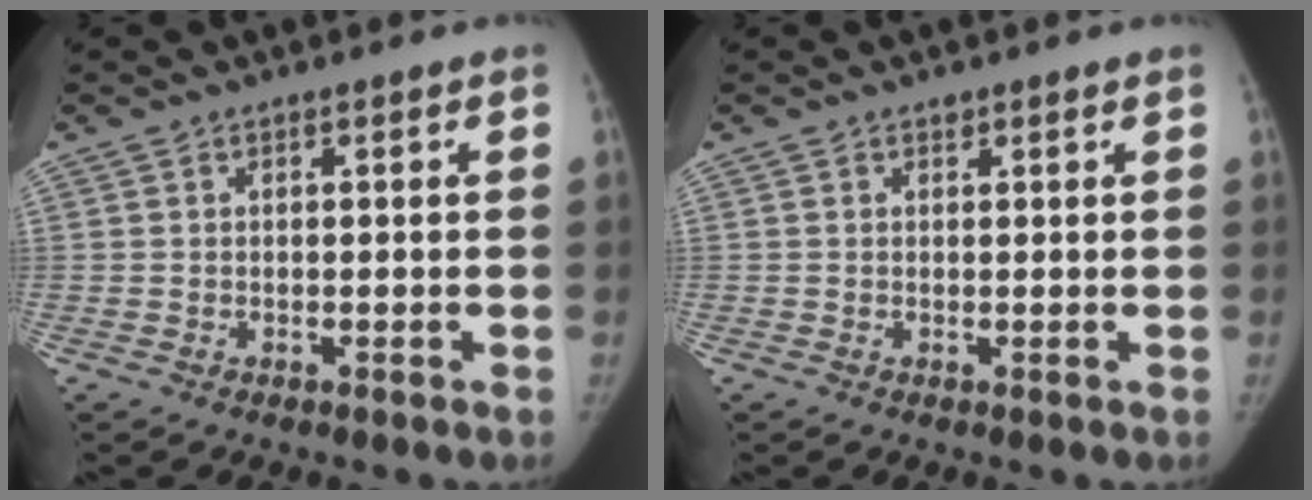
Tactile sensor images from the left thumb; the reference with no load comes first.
{"total": 0.7, "force": [0.5, 0.4, 0.1], "torque": [0.003, -0.004, 0.007]}